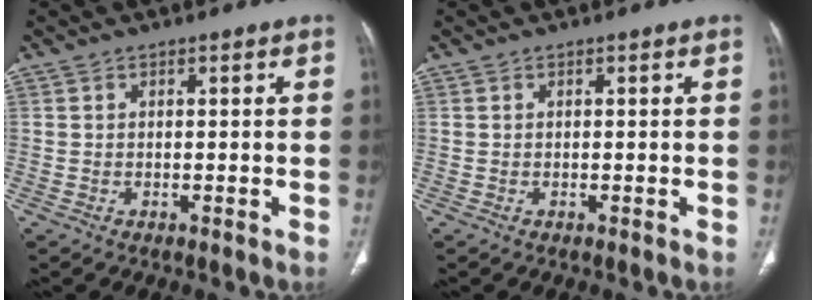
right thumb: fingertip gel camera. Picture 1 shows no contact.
{"total": 0.0}